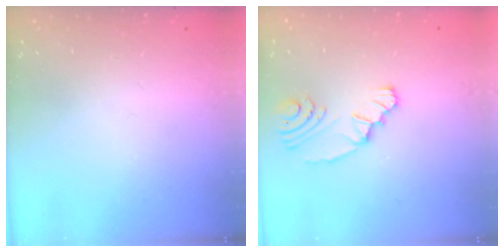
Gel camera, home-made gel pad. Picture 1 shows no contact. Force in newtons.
{"total": 6.9, "press": 5.3, "slide": 4.3}